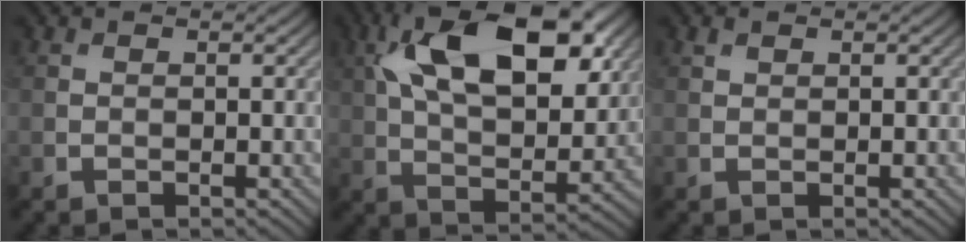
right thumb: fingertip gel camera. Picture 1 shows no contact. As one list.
[{"total": 17.2, "force": [6.9, 8.6, 13.3], "torque": [-0.244, 0.024, 0.100]}, {"total": 0.8, "force": [0.6, 0.4, 0.4], "torque": [-0.012, 0.002, 0.012]}]